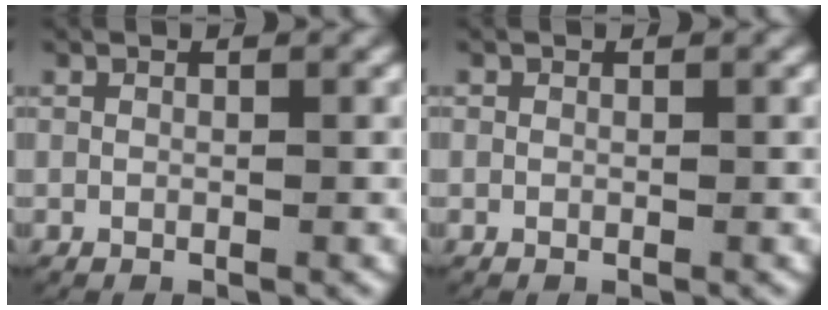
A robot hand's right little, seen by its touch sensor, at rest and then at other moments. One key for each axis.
{"total": 0.0}